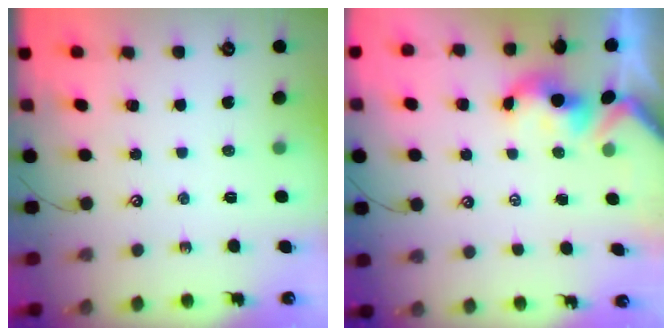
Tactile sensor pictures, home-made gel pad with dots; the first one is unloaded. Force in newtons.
{"total": 0.6, "press": 0.4, "slide": 0.4}